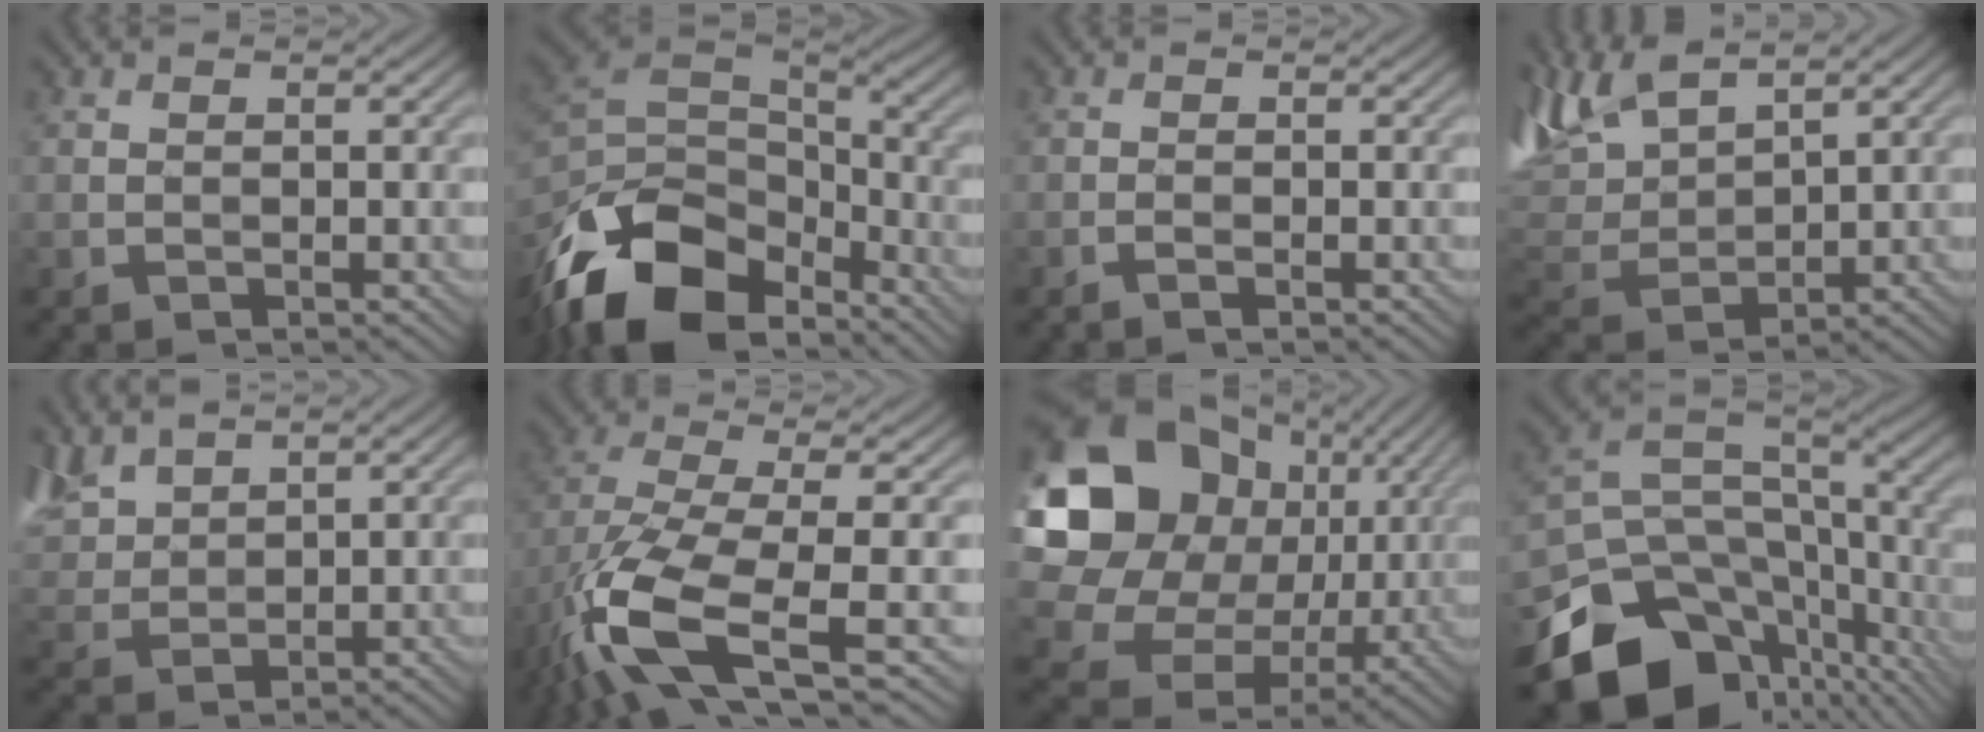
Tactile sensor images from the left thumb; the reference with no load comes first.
{"total": 15.3, "force": [-9.3, 8.3, 8.9], "torque": [-0.223, -0.019, -0.166]}
{"total": 0.8, "force": [-0.5, -0.3, 0.6], "torque": [-0.014, 0.005, -0.009]}
{"total": 9.7, "force": [7.3, 3.0, 5.6], "torque": [-0.150, 0.019, 0.151]}
{"total": 7.2, "force": [5.3, 3.2, 3.6], "torque": [-0.119, 0.018, 0.116]}
{"total": 12.1, "force": [-4.7, 4.0, 10.4], "torque": [-0.234, -0.016, -0.086]}
{"total": 21.4, "force": [4.8, 18.1, 10.3], "torque": [-0.276, 0.000, 0.110]}
{"total": 15.4, "force": [-8.4, 10.1, 8.0], "torque": [-0.197, -0.038, -0.117]}